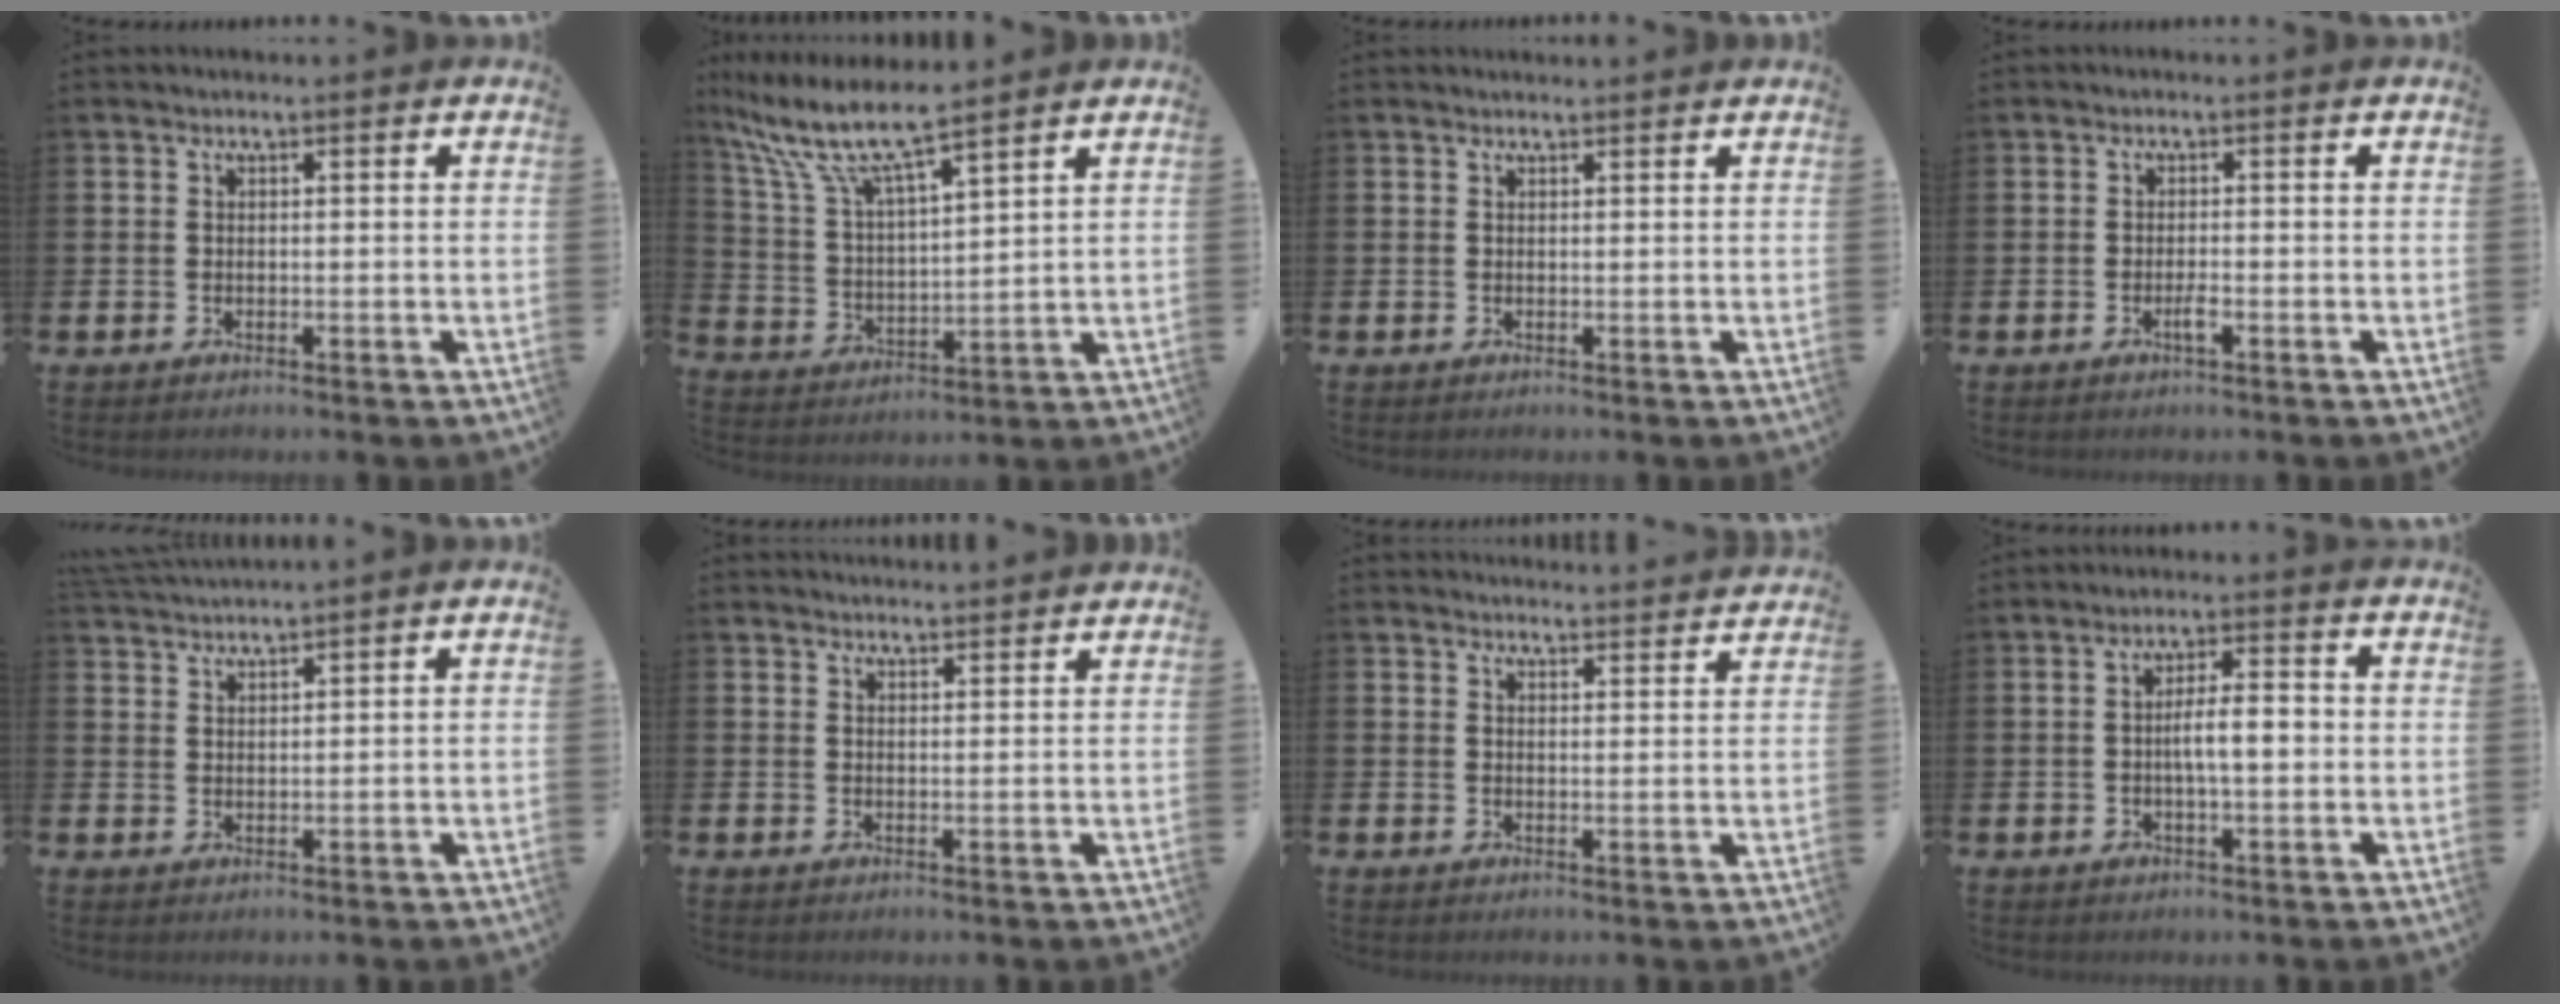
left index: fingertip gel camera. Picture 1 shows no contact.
{"total": 8.5, "force": [7.5, 0.9, 3.9], "torque": [-0.106, -0.043, 0.127]}
{"total": 0.6, "force": [0.6, 0.0, 0.1], "torque": [0.011, -0.005, 0.009]}
{"total": 1.3, "force": [-0.5, 0.2, 1.2], "torque": [-0.024, -0.002, -0.009]}
{"total": 2.5, "force": [2.4, -0.3, -0.2], "torque": [-0.005, -0.010, 0.047]}
{"total": 2.6, "force": [2.6, 0.0, -0.2], "torque": [0.004, -0.016, 0.046]}
{"total": 3.6, "force": [3.6, -0.1, -0.1], "torque": [0.000, -0.026, 0.063]}
{"total": 4.5, "force": [-0.5, 1.4, 4.3], "torque": [-0.072, 0.007, -0.013]}